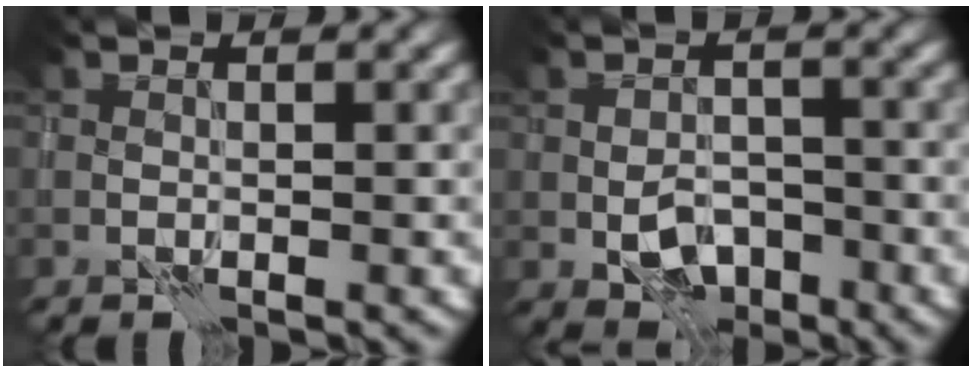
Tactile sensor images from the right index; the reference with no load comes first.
{"total": 3.3, "force": [-1.4, 2.2, 2.0], "torque": [-0.032, -0.001, -0.022]}